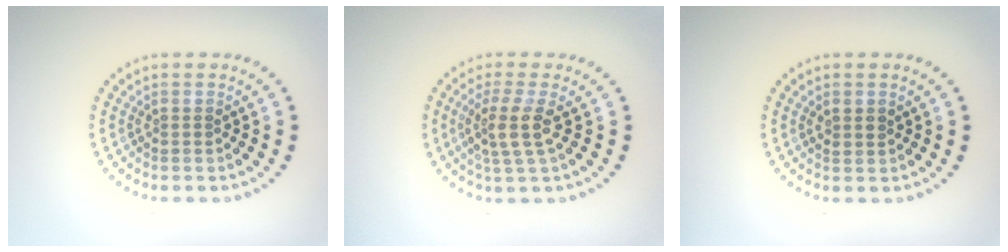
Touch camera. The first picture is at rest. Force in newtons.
{"total": 3.0, "press": 2.3, "slide": 1.9}
{"total": 1.1, "press": 1.0, "slide": 0.5}